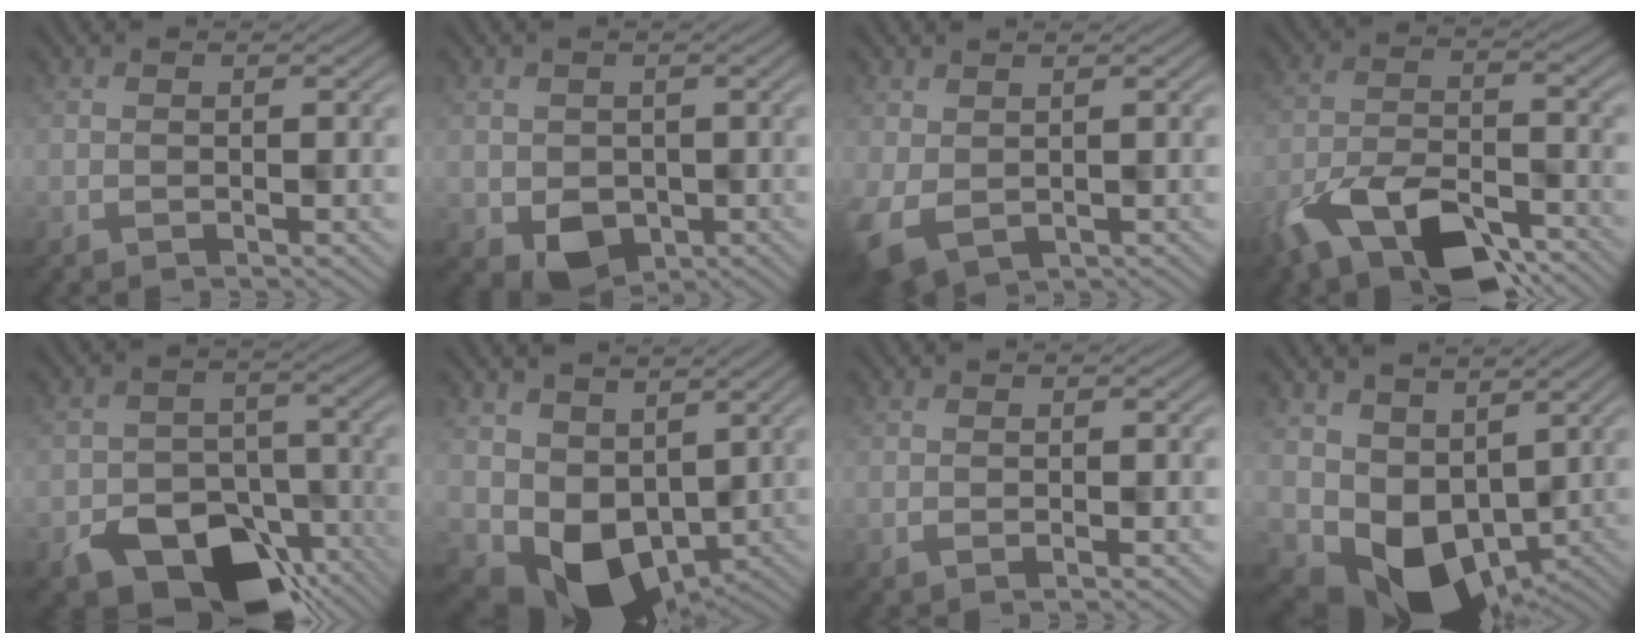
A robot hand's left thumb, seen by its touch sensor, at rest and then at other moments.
{"total": 5.1, "force": [-1.0, 4.3, 2.4], "torque": [-0.047, -0.027, -0.003]}
{"total": 6.0, "force": [-2.1, 3.9, 4.1], "torque": [-0.088, -0.033, -0.022]}
{"total": 13.2, "force": [-7.8, 6.1, 8.8], "torque": [-0.190, -0.029, -0.142]}
{"total": 13.9, "force": [-7.7, 8.5, 7.8], "torque": [-0.137, -0.030, -0.114]}
{"total": 8.9, "force": [1.1, 7.2, 5.1], "torque": [-0.091, -0.044, 0.035]}
{"total": 0.7, "force": [0.2, 0.3, 0.6], "torque": [-0.014, -0.001, 0.003]}
{"total": 9.6, "force": [1.7, 7.7, 5.5], "torque": [-0.098, -0.047, 0.051]}